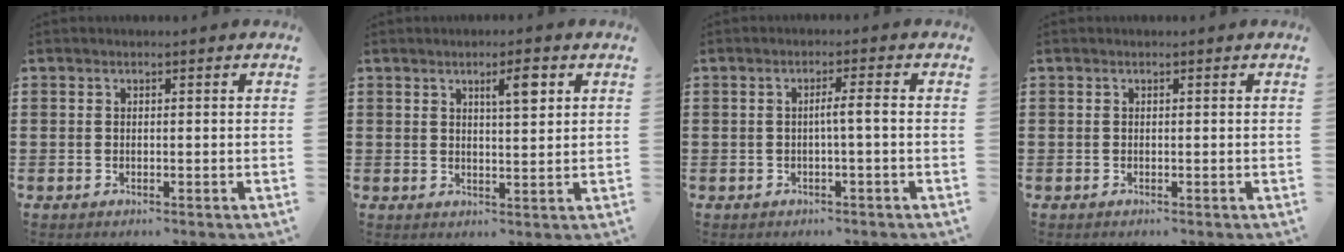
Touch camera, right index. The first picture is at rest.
{"total": 4.0, "force": [1.9, 0.9, 3.5], "torque": [-0.049, -0.002, 0.024]}
{"total": 2.4, "force": [-0.4, -0.2, 2.3], "torque": [-0.042, -0.003, -0.012]}
{"total": 0.0}